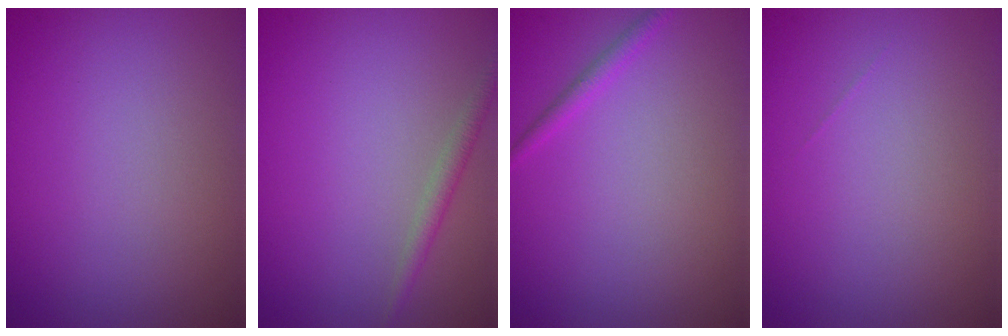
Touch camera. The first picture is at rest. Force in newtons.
{"total": 1.5, "press": 1.5, "slide": 0.0}
{"total": 1.1, "press": 1.1, "slide": 0.1}
{"total": 0.0}